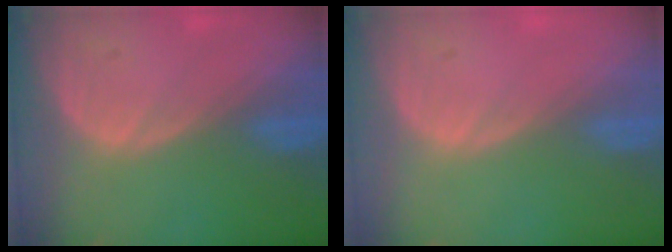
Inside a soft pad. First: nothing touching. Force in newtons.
{"total": 0.0}